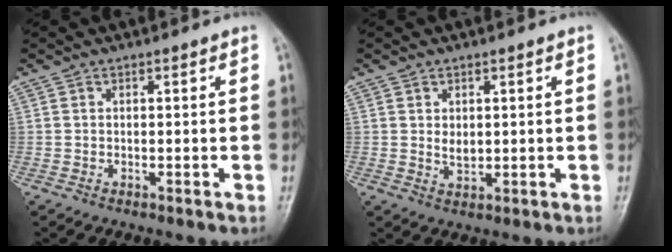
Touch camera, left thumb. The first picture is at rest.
{"total": 2.4, "force": [0.6, 1.7, 1.7], "torque": [-0.020, -0.008, 0.013]}